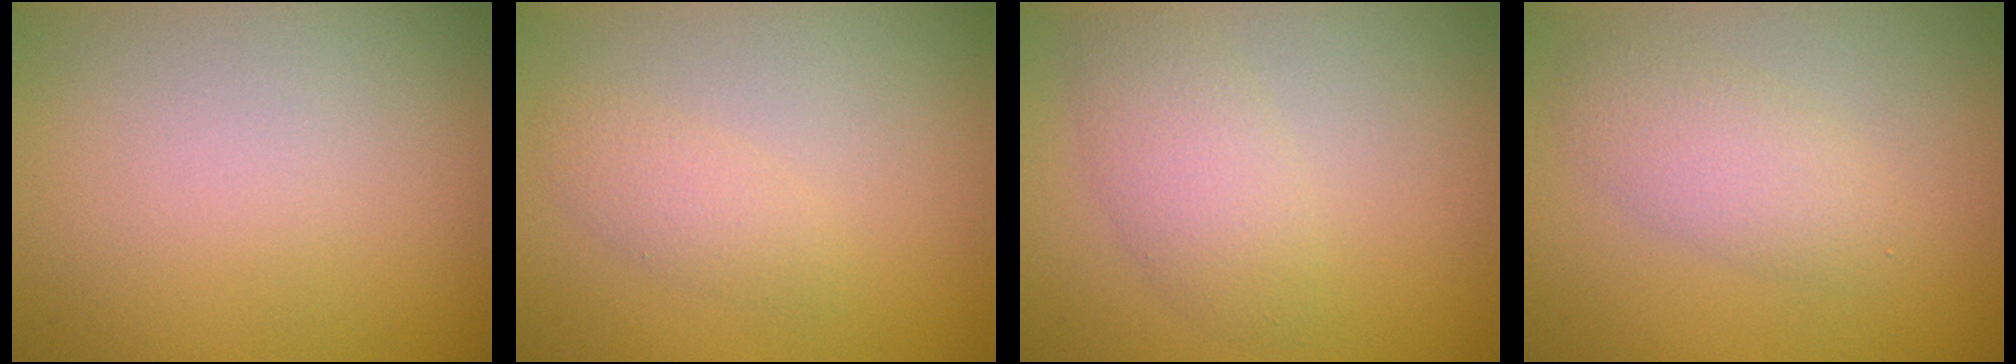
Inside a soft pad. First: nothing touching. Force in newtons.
{"total": 1.5, "press": 1.5, "slide": 0.0}
{"total": 3.1, "press": 3.1, "slide": 0.1}
{"total": 2.9, "press": 2.9, "slide": 0.0}